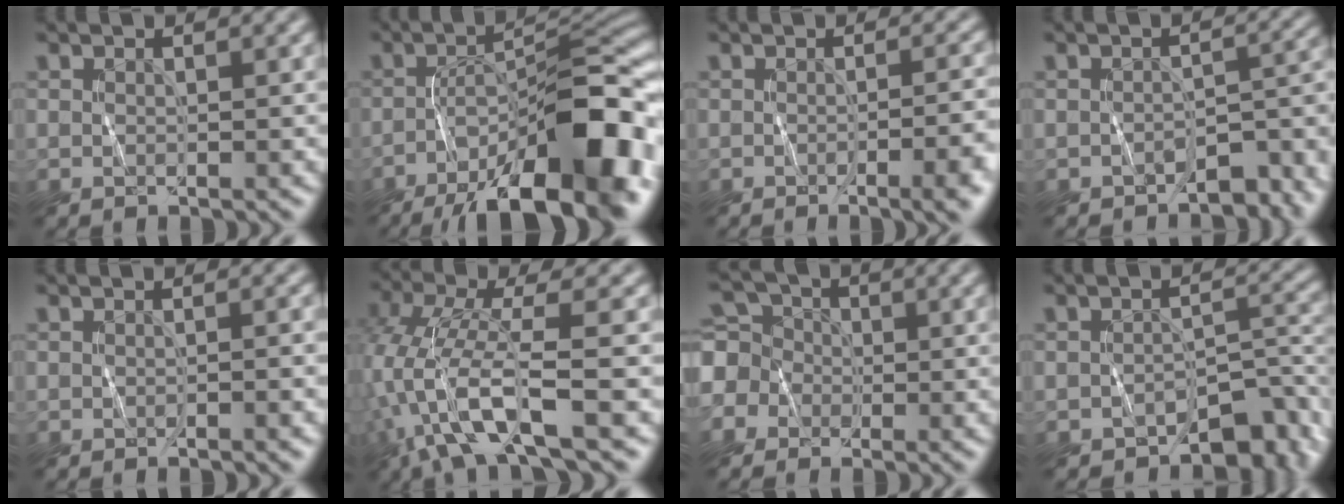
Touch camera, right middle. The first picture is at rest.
{"total": 16.2, "force": [-10.0, 5.0, 11.6], "torque": [-0.164, 0.009, -0.163]}
{"total": 5.3, "force": [-2.4, 1.5, 4.5], "torque": [-0.054, 0.003, -0.027]}
{"total": 3.9, "force": [-3.1, 1.8, 1.6], "torque": [-0.002, 0.003, -0.049]}
{"total": 1.4, "force": [-0.6, 0.4, 1.2], "torque": [-0.013, 0.001, -0.007]}
{"total": 7.5, "force": [-4.1, 1.3, 6.1], "torque": [-0.146, 0.002, -0.086]}
{"total": 4.3, "force": [-0.4, 4.0, 1.5], "torque": [-0.047, 0.026, -0.025]}
{"total": 5.1, "force": [-3.9, 2.2, 2.5], "torque": [-0.016, 0.001, -0.058]}